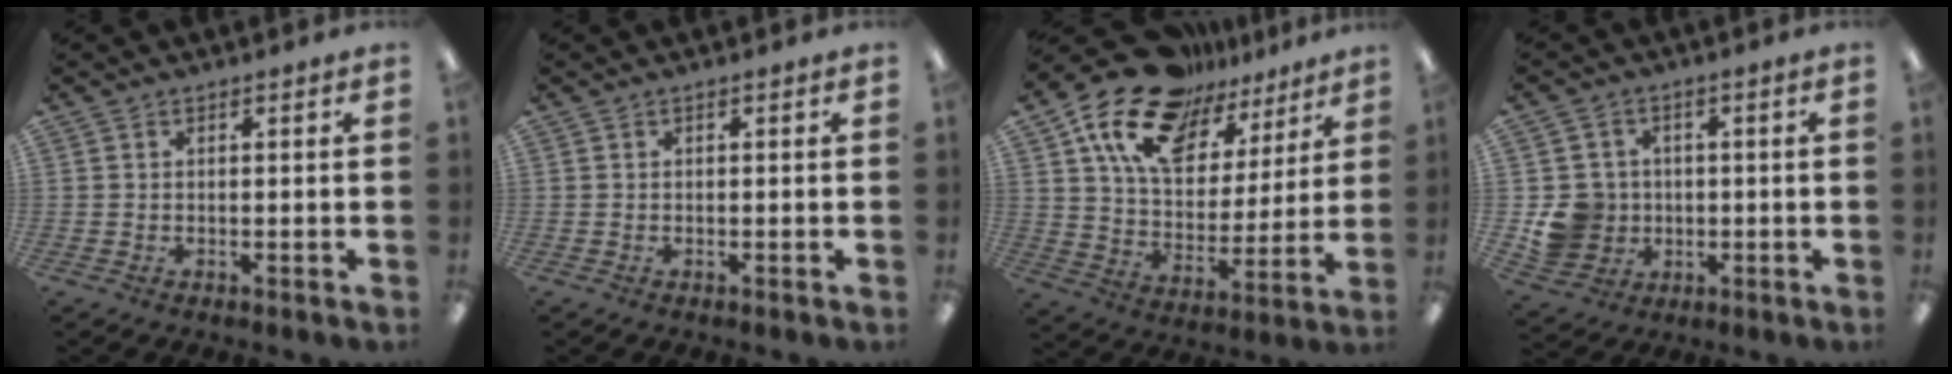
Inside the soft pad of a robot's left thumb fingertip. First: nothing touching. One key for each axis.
{"total": 0.0}
{"total": 18.2, "fx": 12.9, "fy": 9.6, "fz": 8.5, "tx": -0.168, "ty": -0.074, "tz": 0.231}
{"total": 8.6, "fx": -0.7, "fy": 8.3, "fz": 2.1, "tx": -0.060, "ty": 0.011, "tz": -0.002}